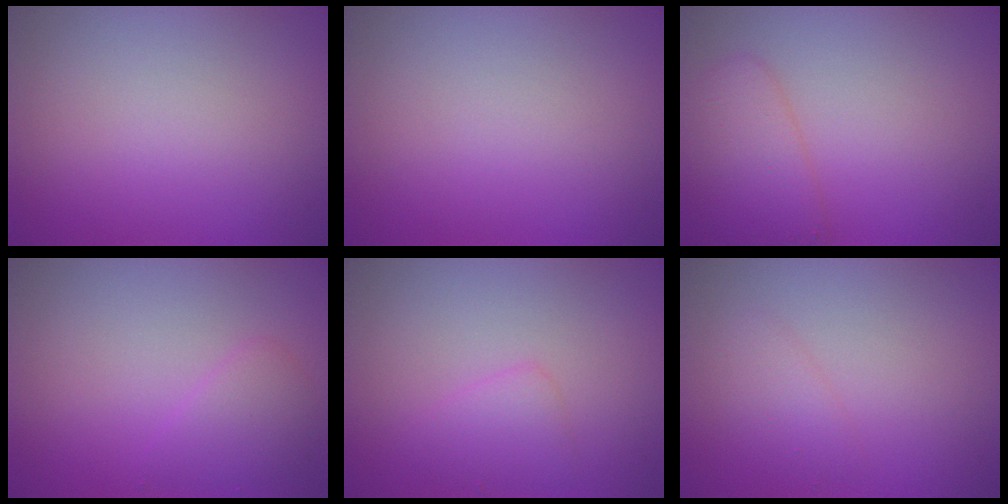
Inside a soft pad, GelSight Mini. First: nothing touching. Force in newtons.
{"total": 0.0}
{"total": 3.2, "press": 3.2, "slide": 0.1}
{"total": 1.8, "press": 1.8, "slide": 0.1}
{"total": 1.8, "press": 1.8, "slide": 0.1}
{"total": 1.3, "press": 1.3, "slide": 0.1}